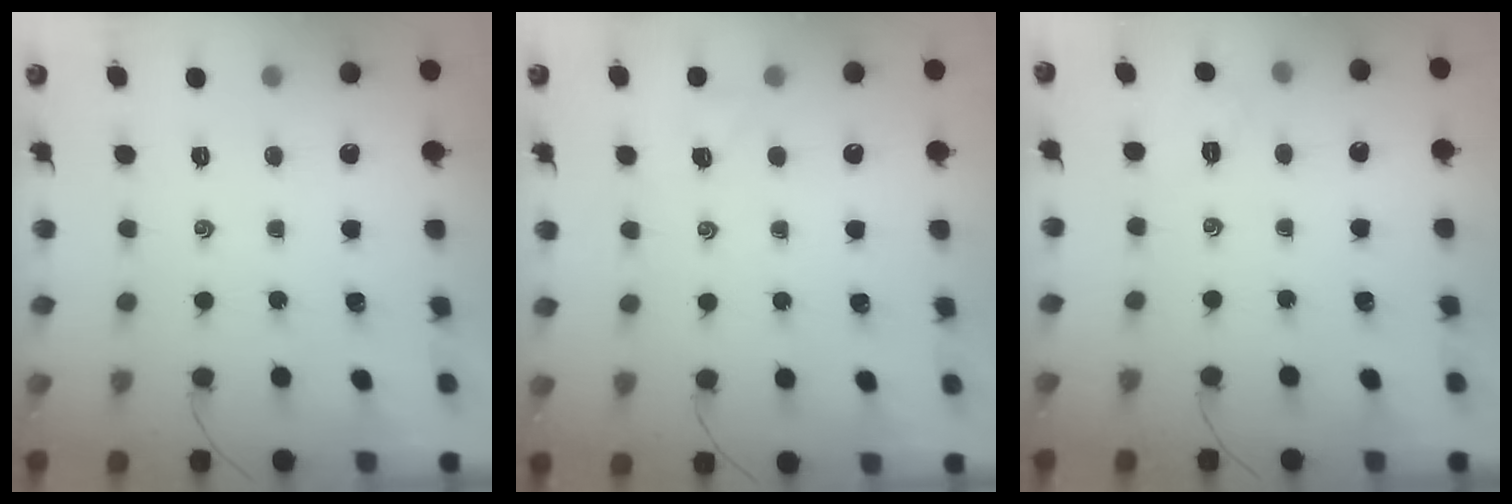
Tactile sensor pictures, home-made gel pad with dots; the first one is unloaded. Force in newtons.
{"total": 3.2, "press": 3.0, "slide": 1.0}
{"total": 3.0, "press": 2.9, "slide": 0.8}